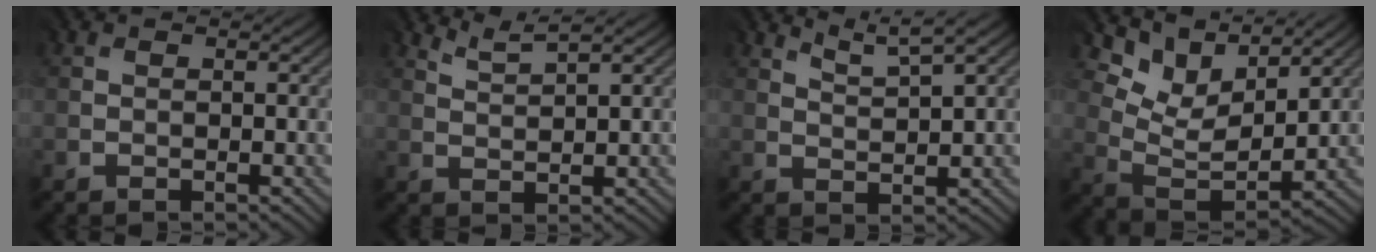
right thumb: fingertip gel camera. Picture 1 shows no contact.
{"total": 2.4, "force": [2.3, -0.4, 0.5], "torque": [-0.011, 0.003, 0.056]}
{"total": 3.5, "force": [3.0, -0.1, 1.9], "torque": [-0.042, 0.005, 0.067]}
{"total": 7.4, "force": [6.2, 2.6, 3.1], "torque": [-0.076, -0.007, 0.128]}